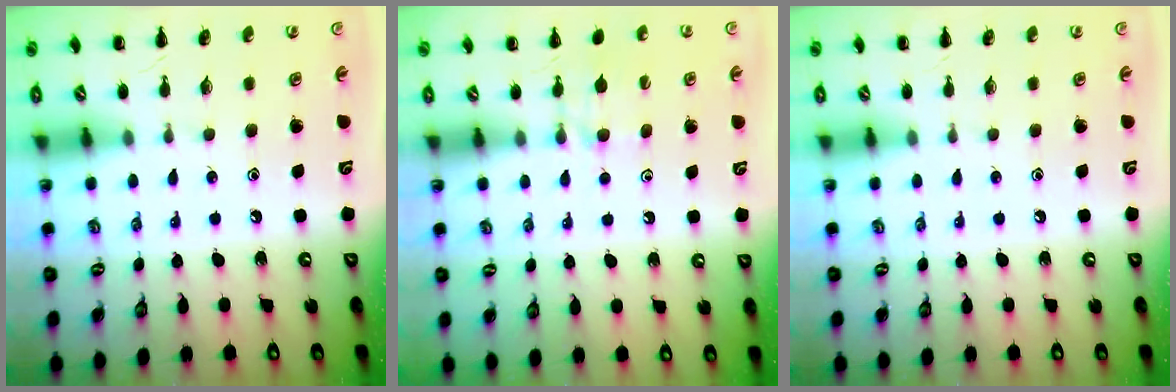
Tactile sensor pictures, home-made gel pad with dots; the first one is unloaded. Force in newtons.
{"total": 7.2, "press": 6.9, "slide": 1.9}
{"total": 0.0}